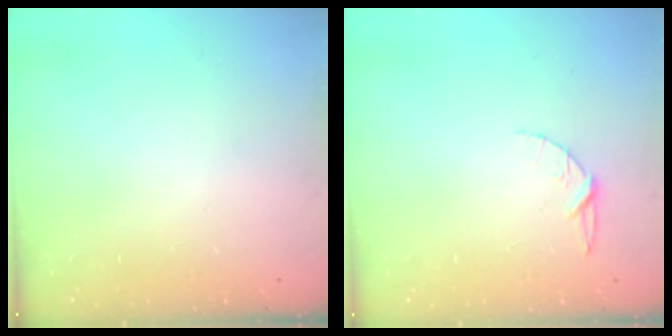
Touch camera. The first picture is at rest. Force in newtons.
{"total": 5.1, "press": 5.1, "slide": 0.4}